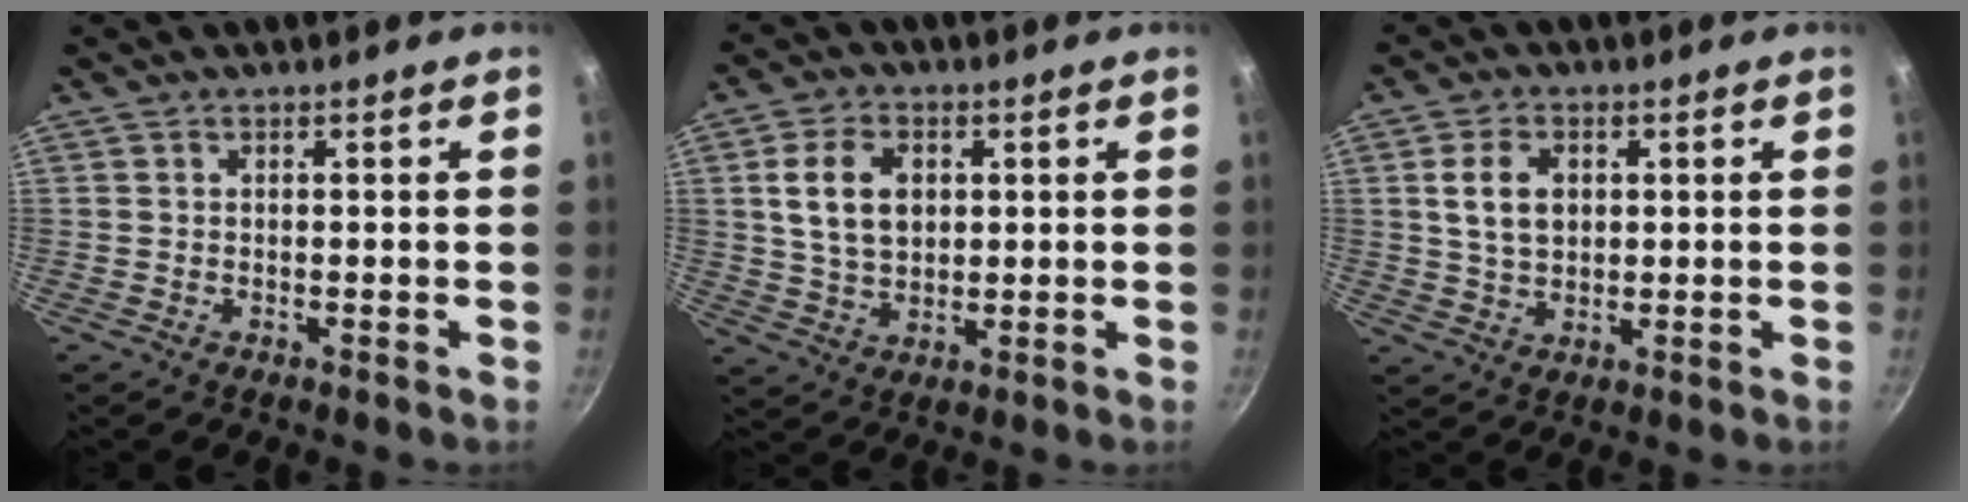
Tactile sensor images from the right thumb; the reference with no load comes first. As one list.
[{"total": 9.9, "force": [2.3, 6.9, 6.8], "torque": [-0.109, -0.002, 0.043]}, {"total": 7.2, "force": [1.6, 5.0, 4.9], "torque": [-0.078, -0.002, 0.031]}]